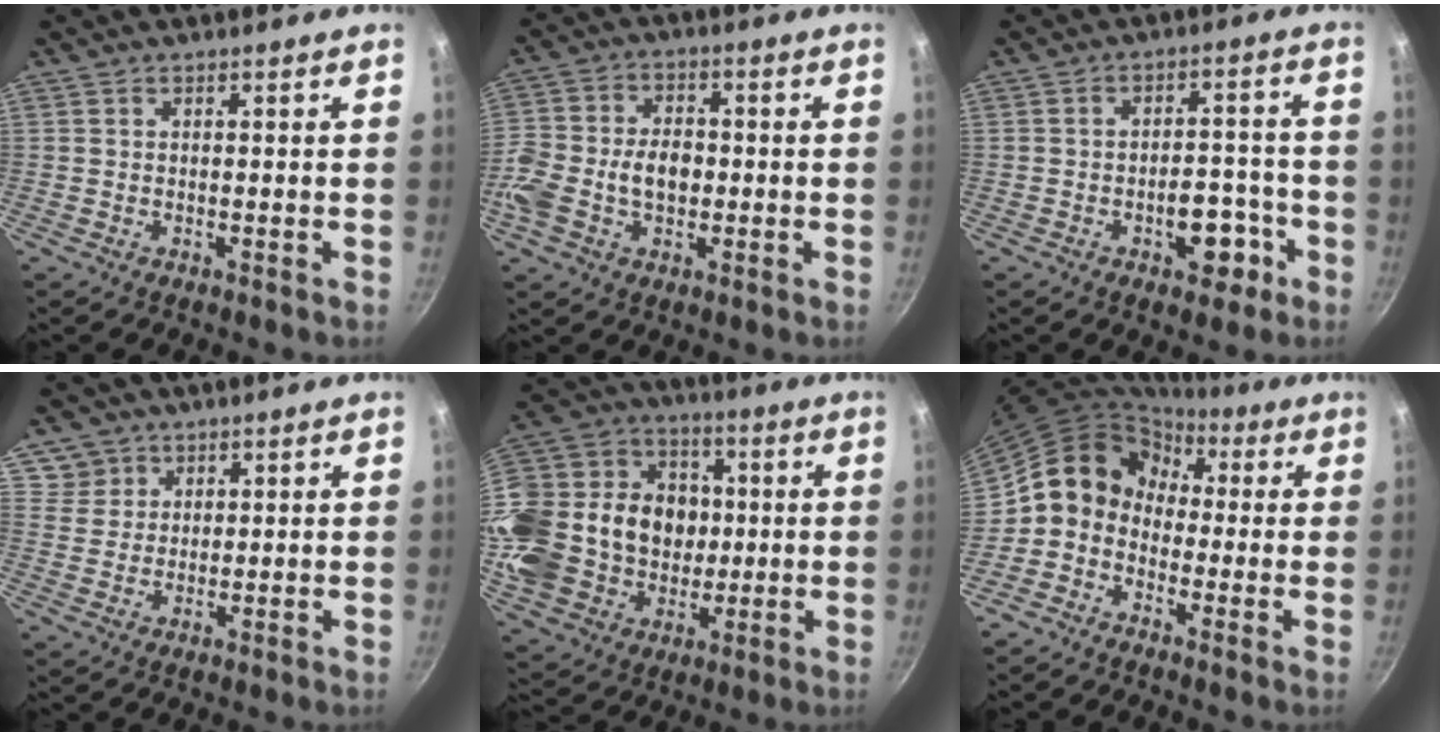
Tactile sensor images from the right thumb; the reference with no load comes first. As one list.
[{"total": 12.2, "force": [-2.1, 8.5, 8.5], "torque": [-0.157, 0.032, -0.048]}, {"total": 8.1, "force": [-3.6, 4.6, 5.6], "torque": [-0.043, 0.030, -0.042]}, {"total": 4.6, "force": [2.5, 3.8, 0.1], "torque": [0.029, 0.003, 0.047]}, {"total": 27.8, "force": [0.3, 23.1, 15.6], "torque": [-0.308, 0.041, 0.022]}, {"total": 10.1, "force": [-0.4, 8.8, 4.9], "torque": [-0.057, 0.042, -0.036]}]